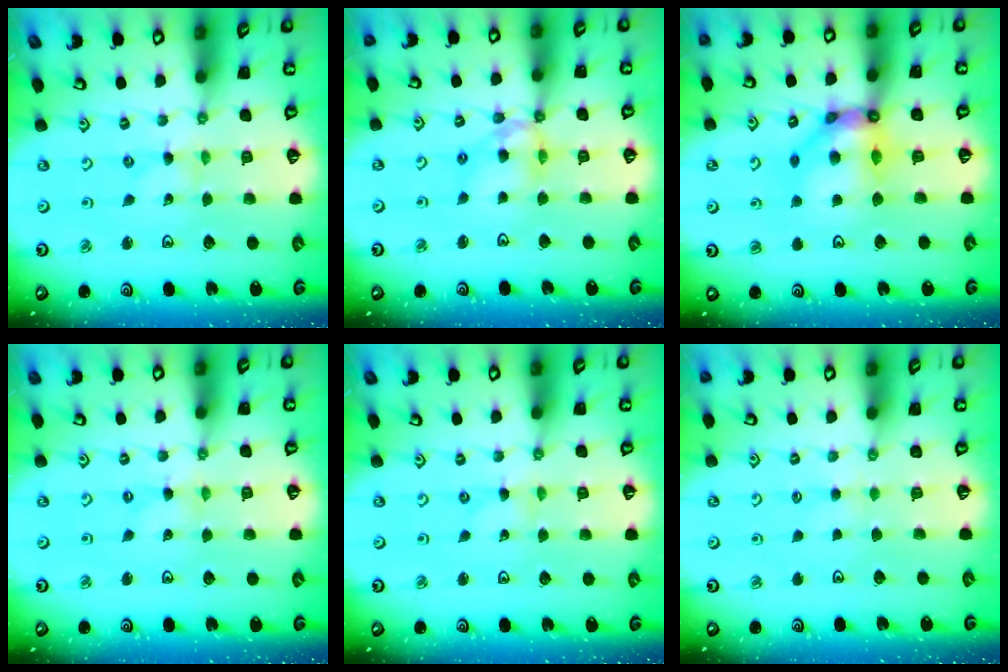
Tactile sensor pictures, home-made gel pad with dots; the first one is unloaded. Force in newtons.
{"total": 10.8, "press": 10.8, "slide": 0.9}
{"total": 11.9, "press": 11.8, "slide": 1.1}
{"total": 0.0}
{"total": 0.0}
{"total": 1.8, "press": 1.7, "slide": 0.3}